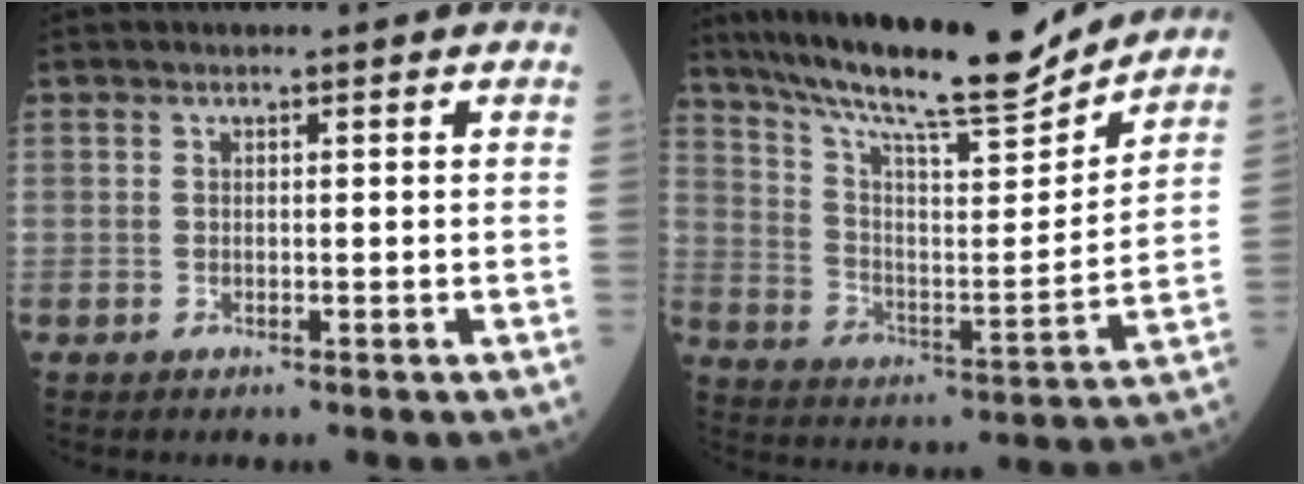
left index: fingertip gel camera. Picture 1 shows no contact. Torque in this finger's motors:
{"motor_torque": [0.29, -0.69, 0.63, 0.17]}